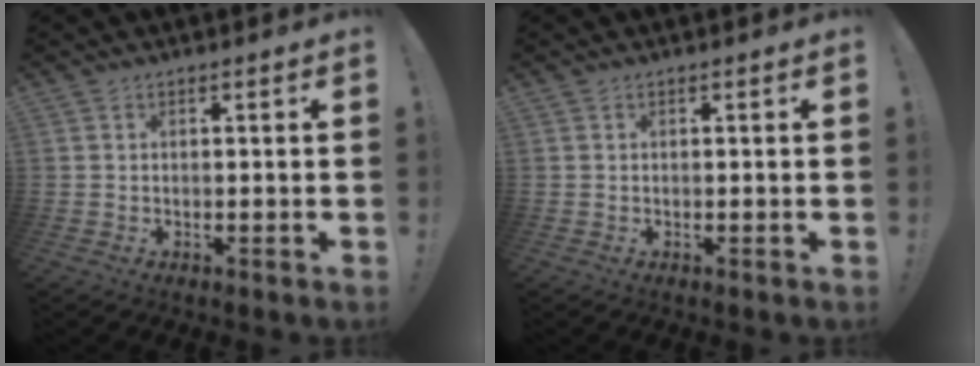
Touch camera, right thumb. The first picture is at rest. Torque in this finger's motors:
{"motor_torque": [0.00, 0.00, 0.00, 0.00, 0.00]}